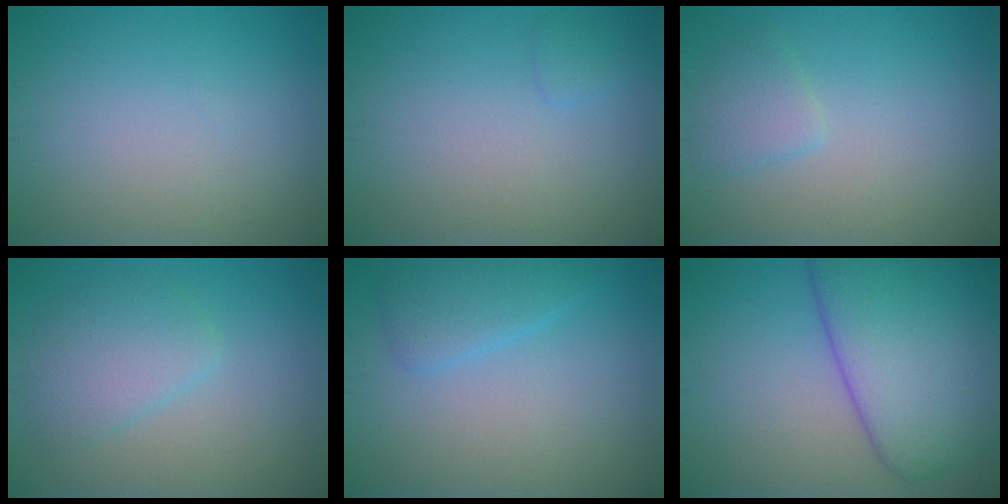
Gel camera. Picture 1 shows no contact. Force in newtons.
{"total": 0.7, "press": 0.7, "slide": 0.1}
{"total": 1.7, "press": 1.7, "slide": 0.2}
{"total": 3.0, "press": 3.0, "slide": 0.3}
{"total": 2.4, "press": 2.4, "slide": 0.2}
{"total": 10.8, "press": 10.8, "slide": 0.5}